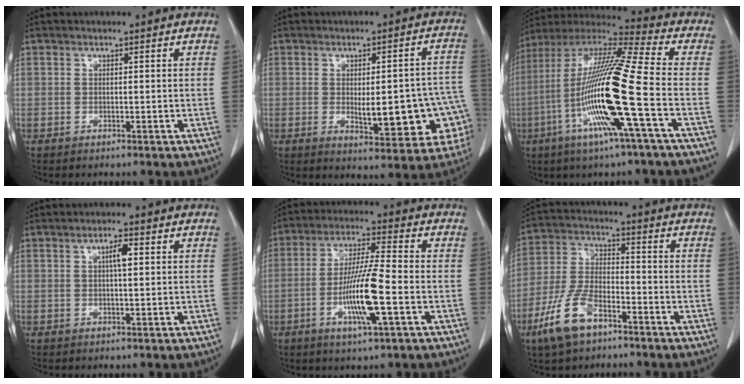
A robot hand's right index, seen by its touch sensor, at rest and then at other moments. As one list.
[{"total": 15.1, "force": [-3.2, 4.7, 14.0], "torque": [-0.120, 0.026, -0.021]}, {"total": 20.1, "force": [-5.3, -0.7, 19.4], "torque": [-0.395, -0.018, -0.115]}, {"total": 2.7, "force": [0.7, 0.5, 2.6], "torque": [-0.044, 0.005, 0.010]}, {"total": 11.3, "force": [-3.3, 0.3, 10.8], "torque": [-0.209, -0.012, -0.064]}, {"total": 10.3, "force": [-6.2, 4.4, 6.9], "torque": [-0.159, -0.001, -0.121]}]